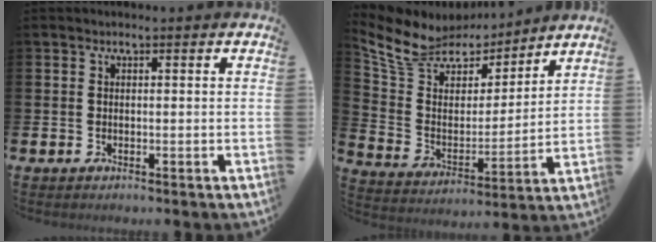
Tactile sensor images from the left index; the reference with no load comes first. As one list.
[{"total": 9.3, "force": [8.1, 4.1, 1.7], "torque": [-0.085, -0.054, 0.146]}]